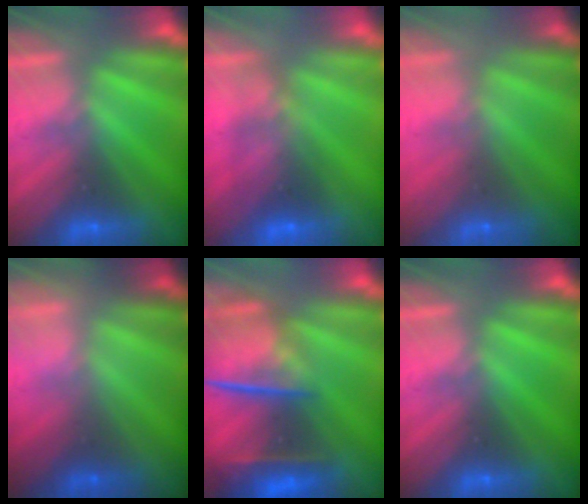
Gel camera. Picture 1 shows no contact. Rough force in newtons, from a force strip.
{"total": 7.5}
{"total": 7.3}
{"total": 2.4}
{"total": 5.7}
{"total": 0.0}